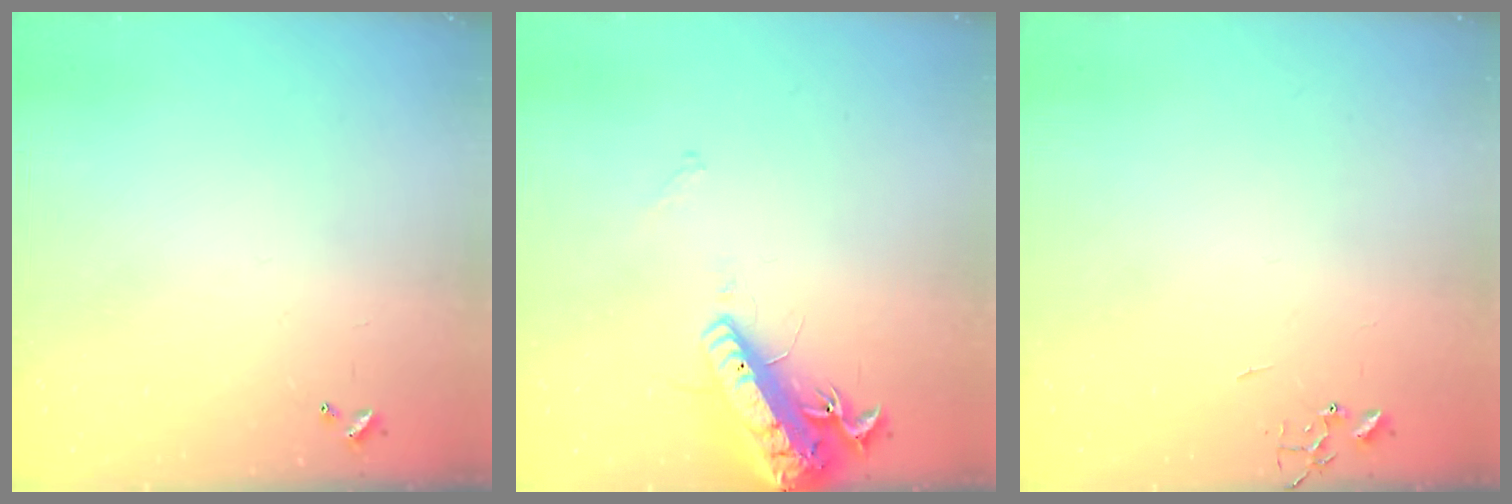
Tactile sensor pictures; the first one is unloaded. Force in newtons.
{"total": 16.3, "press": 15.9, "slide": 3.8}
{"total": 0.0}